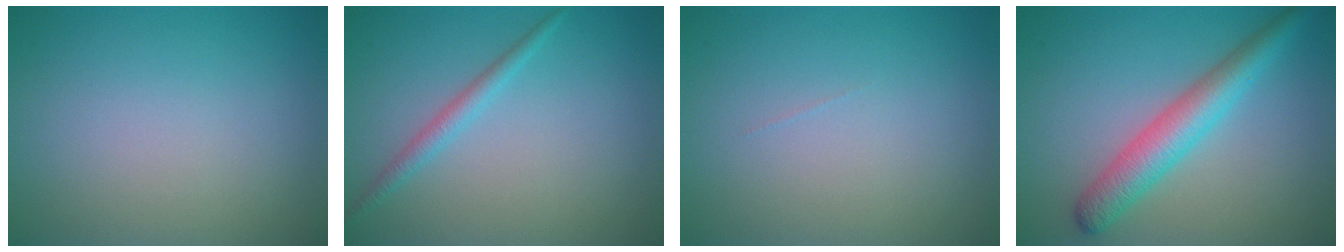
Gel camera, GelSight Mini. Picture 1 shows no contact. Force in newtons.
{"total": 1.6, "press": 1.6, "slide": 0.0}
{"total": 0.0}
{"total": 4.5, "press": 4.5, "slide": 0.1}